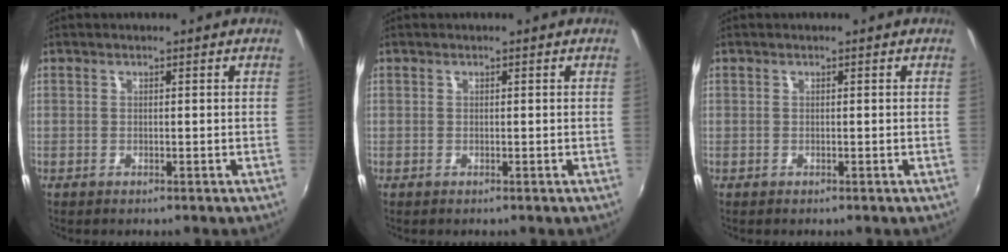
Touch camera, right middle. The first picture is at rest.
{"total": 0.0}
{"total": 0.0}